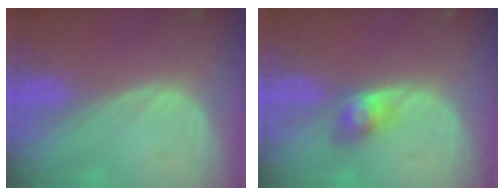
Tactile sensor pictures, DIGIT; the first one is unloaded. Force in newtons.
{"total": 3.1, "press": 3.1, "slide": 0.1}